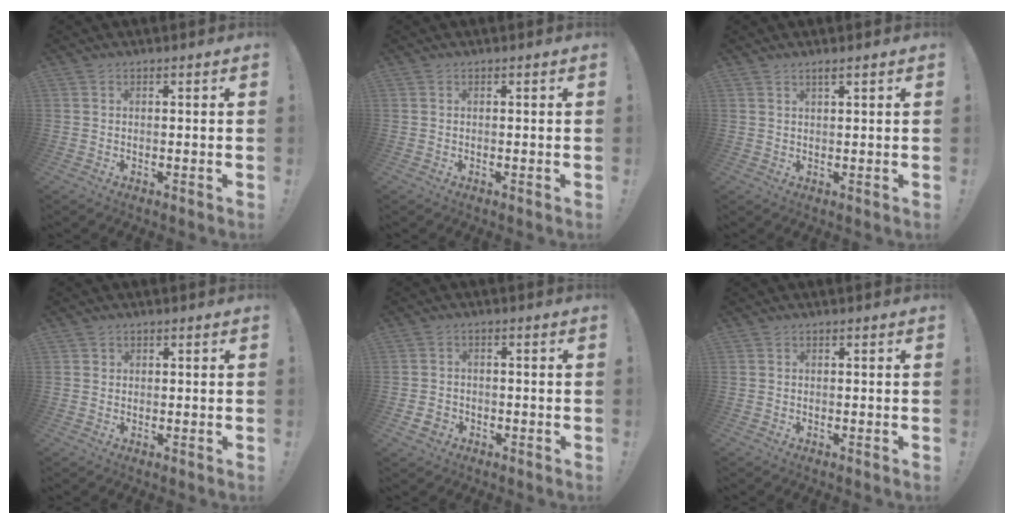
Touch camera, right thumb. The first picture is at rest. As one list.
[{"total": 0.0}, {"total": 1.7, "force": [1.3, 0.0, 1.1], "torque": [-0.015, -0.006, 0.022]}, {"total": 1.2, "force": [0.7, 1.0, 0.1], "torque": [0.006, -0.001, 0.013]}, {"total": 3.3, "force": [-1.7, 2.7, 0.8], "torque": [-0.014, 0.005, -0.031]}, {"total": 0.0}]